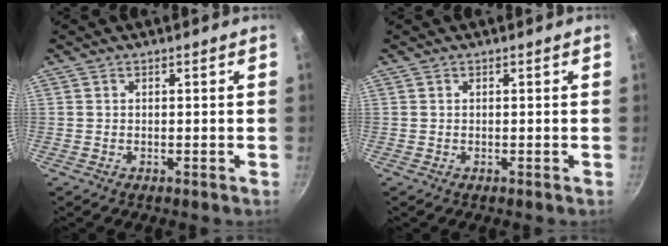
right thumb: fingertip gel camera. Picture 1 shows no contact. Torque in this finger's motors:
{"motor_torque": [0.11, 0.10, 0.12, -0.19, 0.00]}